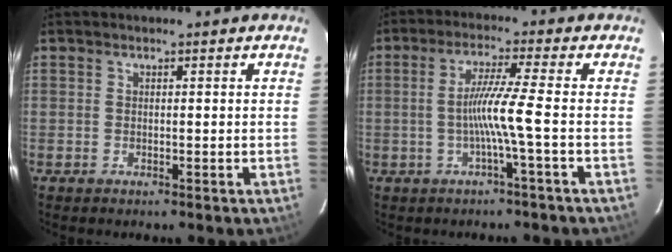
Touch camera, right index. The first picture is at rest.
{"total": 6.3, "force": [-1.7, -1.8, 5.7], "torque": [-0.119, -0.003, -0.029]}